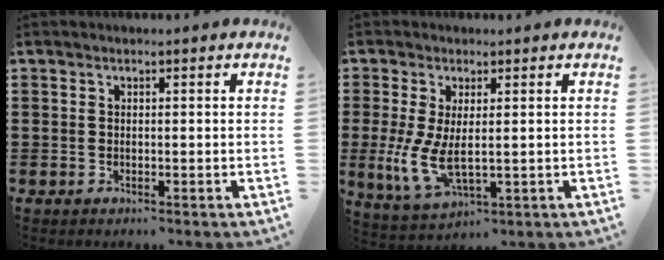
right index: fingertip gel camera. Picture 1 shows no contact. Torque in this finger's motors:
{"motor_torque": [1.09, 1.05, 0.28, 0.21]}